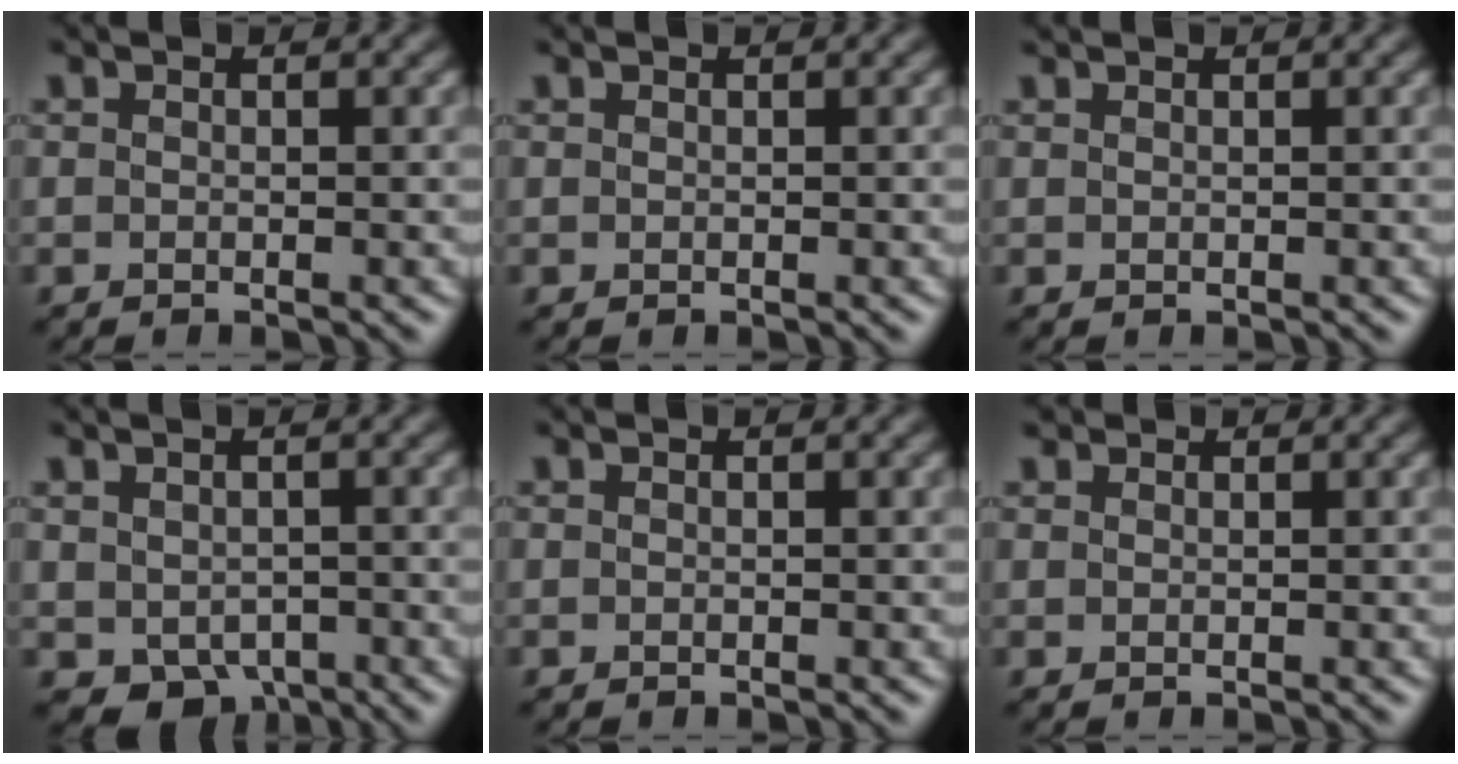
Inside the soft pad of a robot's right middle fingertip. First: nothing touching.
{"total": 0.0}
{"total": 1.0, "force": [1.0, 0.2, 0.2], "torque": [-0.007, -0.002, 0.007]}
{"total": 3.3, "force": [-1.4, 2.5, 1.7], "torque": [-0.022, -0.016, -0.011]}
{"total": 0.0}
{"total": 1.1, "force": [1.1, 0.2, -0.2], "torque": [-0.005, -0.003, 0.010]}